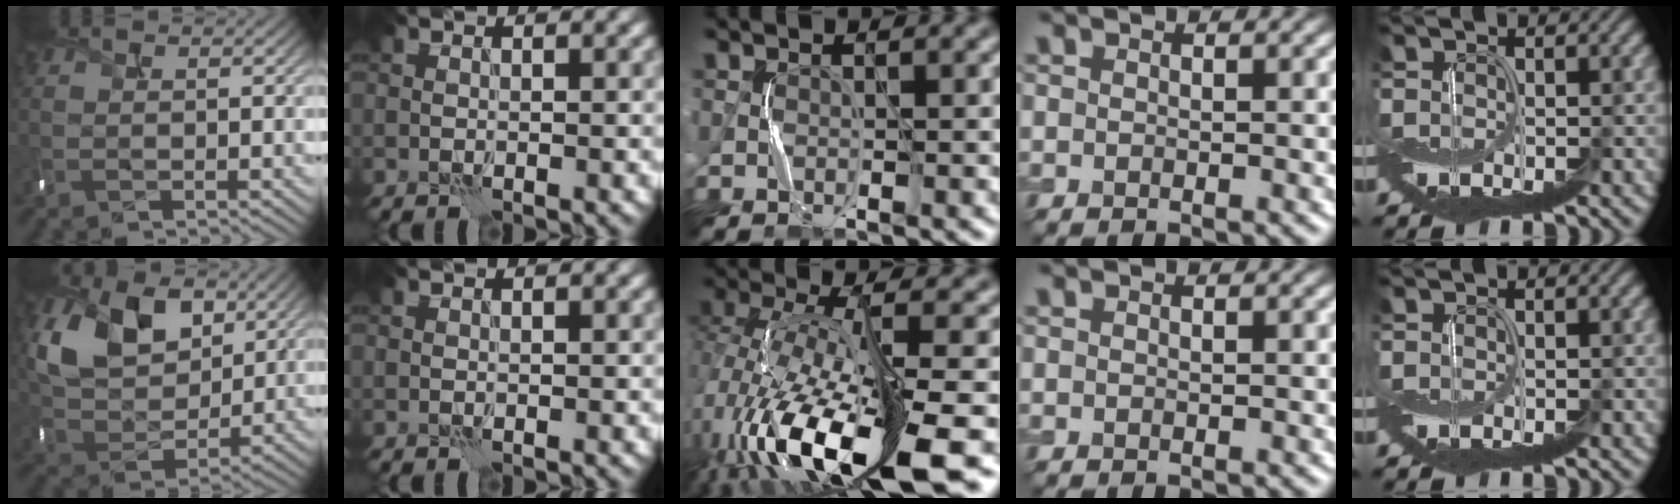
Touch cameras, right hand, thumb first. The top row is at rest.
{"thumb": {"total": 10.6, "force": [4.4, 7.1, 6.7], "torque": [-0.154, -0.006, 0.081]}, "middle": {"total": 13.2, "force": [-5.8, 4.1, 11.1], "torque": [-0.232, -0.011, -0.100]}}